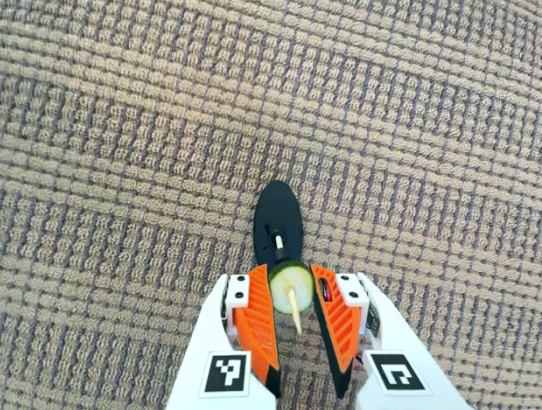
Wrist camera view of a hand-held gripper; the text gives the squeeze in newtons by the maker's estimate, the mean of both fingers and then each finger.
{"total": 10.0, "left": 9.8, "right": 10.3}